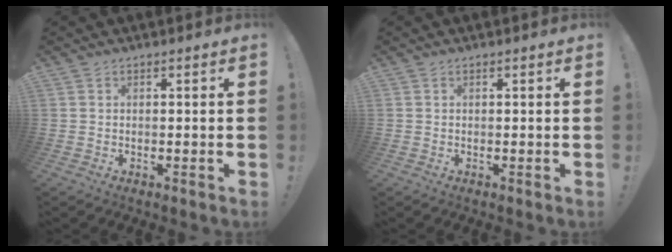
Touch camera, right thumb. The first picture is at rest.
{"total": 0.0}